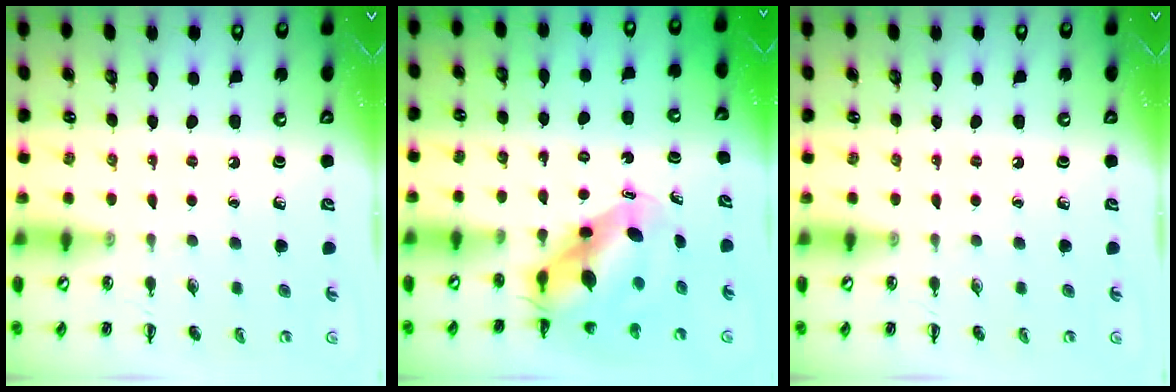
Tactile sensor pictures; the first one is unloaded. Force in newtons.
{"total": 7.3, "press": 7.0, "slide": 1.9}
{"total": 0.0}